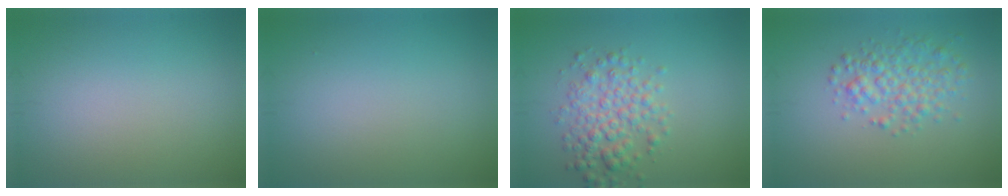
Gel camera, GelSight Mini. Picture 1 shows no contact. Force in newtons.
{"total": 0.0}
{"total": 4.0, "press": 4.0, "slide": 0.1}
{"total": 3.5, "press": 3.5, "slide": 0.1}